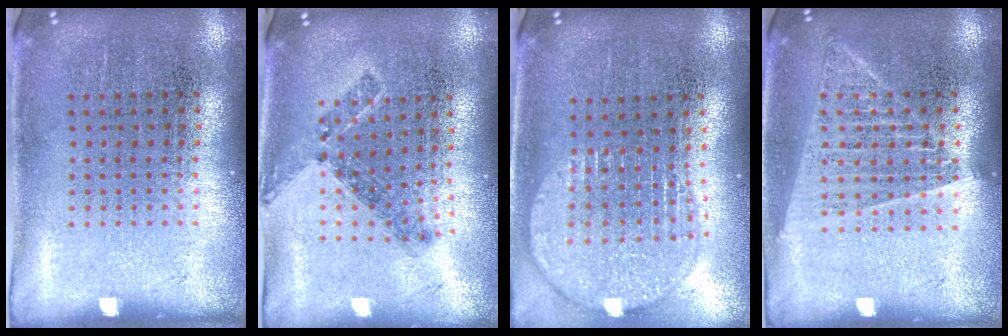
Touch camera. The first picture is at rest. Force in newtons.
{"total": 0.9, "press": 0.8, "slide": 0.5}
{"total": 1.9, "press": 1.6, "slide": 1.0}
{"total": 1.4, "press": 1.3, "slide": 0.5}